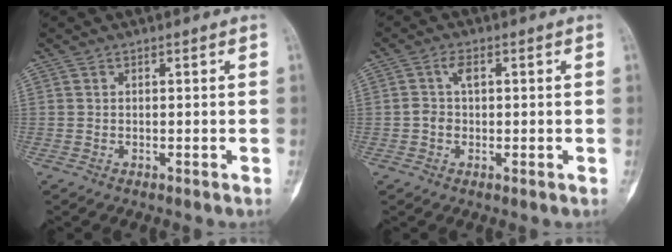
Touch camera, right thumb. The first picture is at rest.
{"total": 2.9, "force": [0.5, 2.0, 2.0], "torque": [-0.034, 0.012, 0.007]}